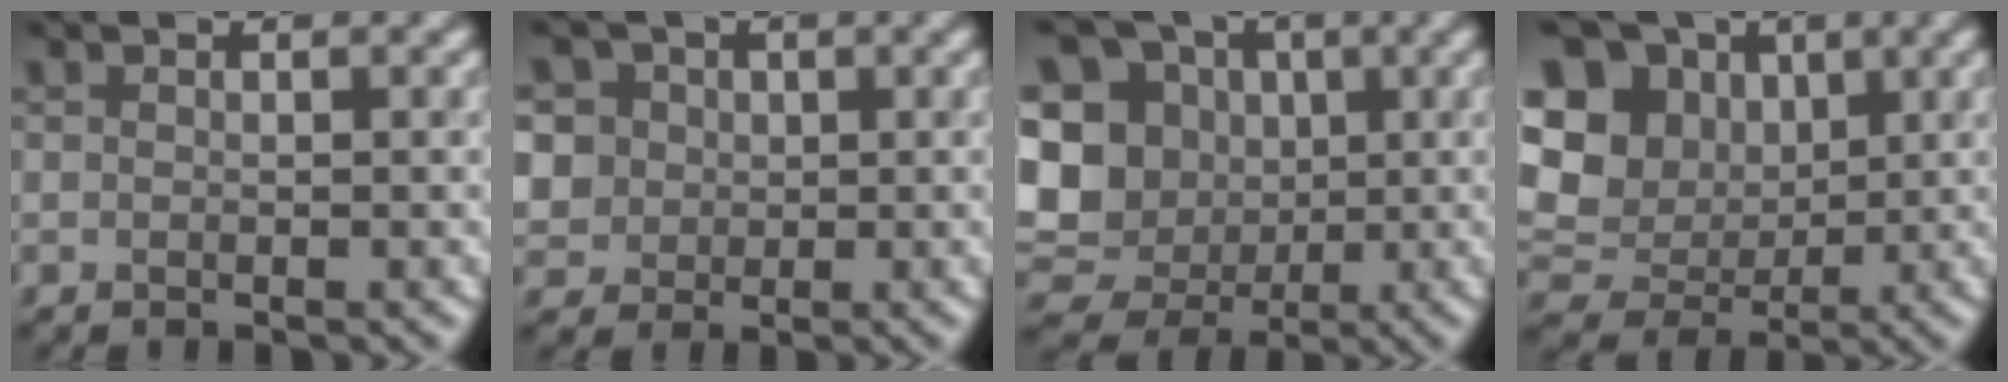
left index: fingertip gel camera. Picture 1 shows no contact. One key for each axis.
{"total": 6.7, "fx": 2.5, "fy": 5.7, "fz": 2.3, "tx": -0.048, "ty": 0.024, "tz": 0.022}
{"total": 13.7, "fx": 0.5, "fy": 12.5, "fz": 5.7, "tx": -0.148, "ty": 0.028, "tz": -0.003}
{"total": 12.5, "fx": 3.1, "fy": 10.5, "fz": 6.0, "tx": -0.158, "ty": 0.029, "tz": 0.046}